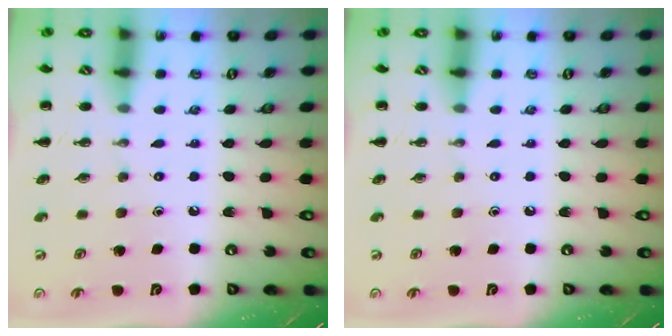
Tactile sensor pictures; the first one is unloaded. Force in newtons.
{"total": 0.0}